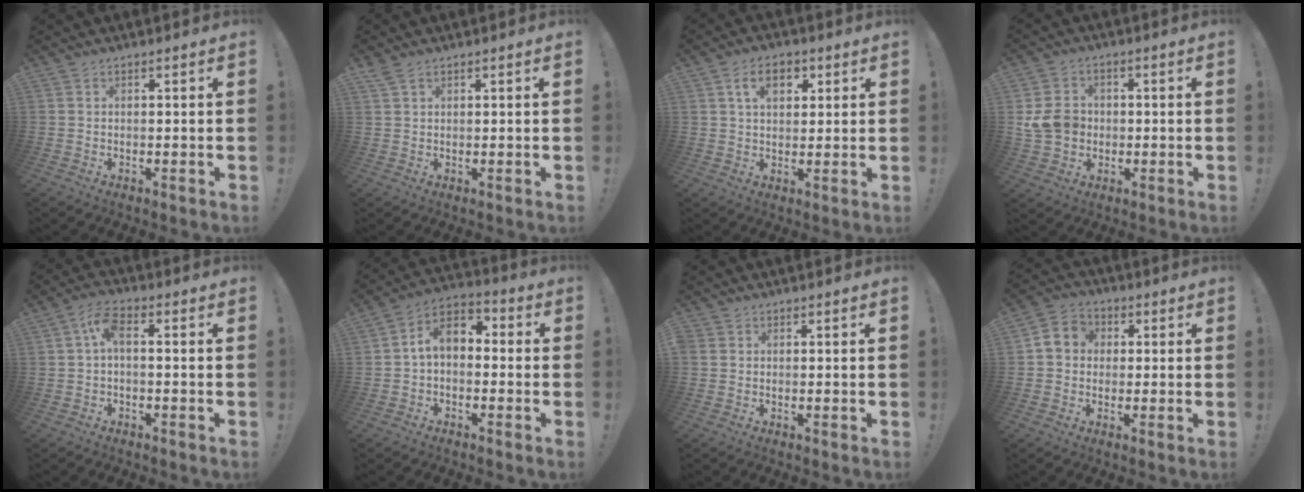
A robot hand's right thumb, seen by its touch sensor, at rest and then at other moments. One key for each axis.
{"total": 2.6, "fx": 2.0, "fy": 1.2, "fz": 1.2, "tx": -0.018, "ty": -0.006, "tz": 0.038}
{"total": 8.3, "fx": 3.3, "fy": 5.2, "fz": 5.6, "tx": -0.083, "ty": 0.005, "tz": 0.058}
{"total": 9.8, "fx": -0.5, "fy": 8.5, "fz": 4.9, "tx": -0.082, "ty": 0.008, "tz": -0.005}
{"total": 5.7, "fx": 0.0, "fy": 2.1, "fz": 5.3, "tx": -0.113, "ty": 0.003, "tz": -0.002}
{"total": 7.5, "fx": 0.1, "fy": 5.0, "fz": 5.6, "tx": -0.104, "ty": 0.014, "tz": 0.006}
{"total": 1.1, "fx": 0.2, "fy": 1.0, "fz": 0.4, "tx": -0.009, "ty": 0.003, "tz": 0.004}
{"total": 6.4, "fx": 0.4, "fy": 5.8, "fz": 2.5, "tx": -0.037, "ty": 0.016, "tz": 0.013}